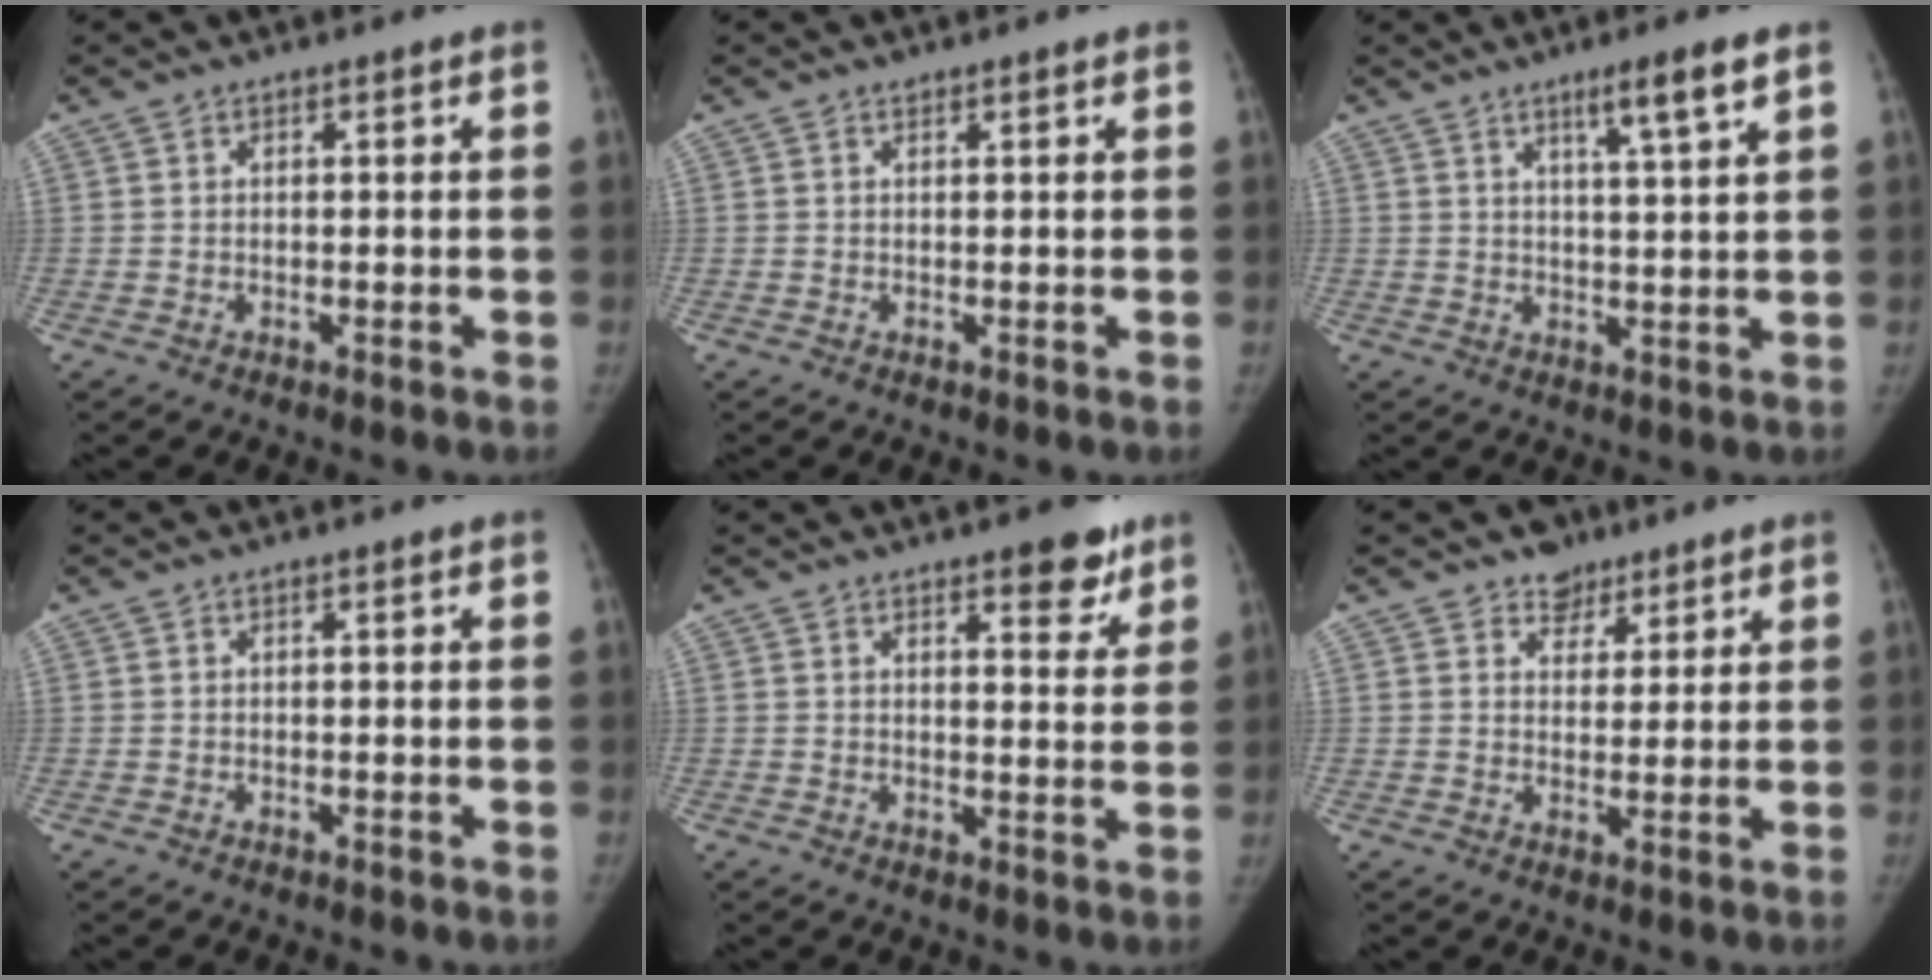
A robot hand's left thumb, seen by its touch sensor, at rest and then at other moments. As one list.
[{"total": 0.6, "force": [0.5, 0.2, 0.1], "torque": [-0.004, -0.005, 0.009]}, {"total": 6.0, "force": [3.6, -0.1, 4.8], "torque": [-0.078, -0.023, 0.061]}, {"total": 0.0}, {"total": 6.7, "force": [4.5, 2.6, 4.3], "torque": [-0.027, -0.025, 0.056]}, {"total": 5.0, "force": [3.5, 3.5, 0.6], "torque": [0.017, -0.018, 0.052]}]